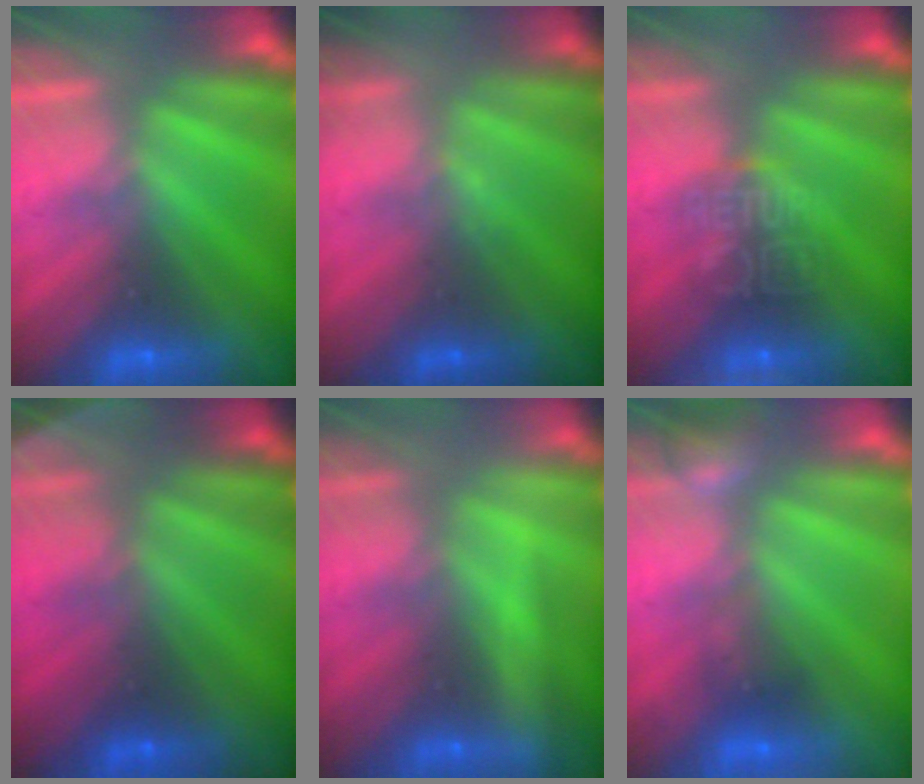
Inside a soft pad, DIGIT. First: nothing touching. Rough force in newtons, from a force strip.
{"total": 1.3}
{"total": 6.3}
{"total": 2.8}
{"total": 2.2}
{"total": 2.4}